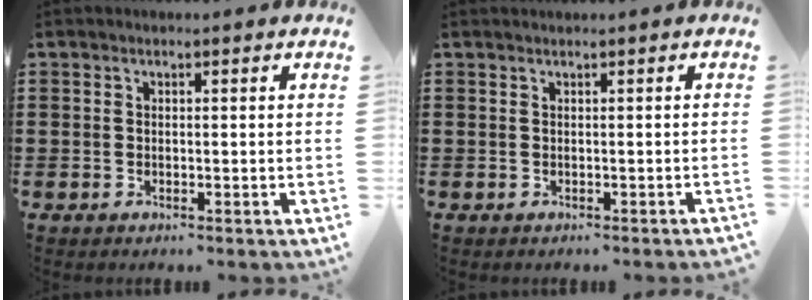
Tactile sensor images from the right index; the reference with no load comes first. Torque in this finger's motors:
{"motor_torque": [0.52, -0.45, 0.09, 0.01]}